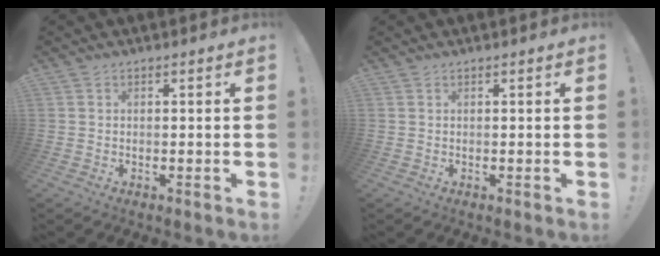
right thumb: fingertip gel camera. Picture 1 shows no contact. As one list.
[{"total": 0.0}]